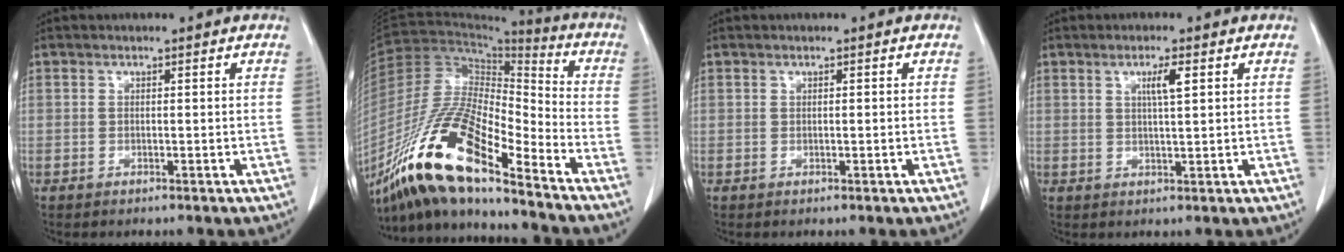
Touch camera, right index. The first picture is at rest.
{"total": 19.7, "force": [-14.1, 3.2, 13.4], "torque": [-0.278, -0.022, -0.263]}
{"total": 0.0}
{"total": 3.0, "force": [1.1, 0.0, 2.8], "torque": [-0.049, -0.001, 0.018]}